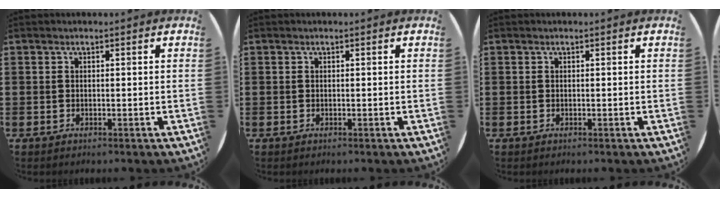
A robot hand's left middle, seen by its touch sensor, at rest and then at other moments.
{"total": 0.0}
{"total": 0.0}